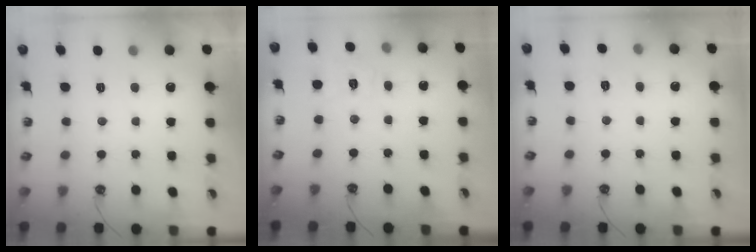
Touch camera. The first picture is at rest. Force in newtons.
{"total": 5.6, "press": 5.6, "slide": 0.0}
{"total": 4.0, "press": 3.9, "slide": 0.6}